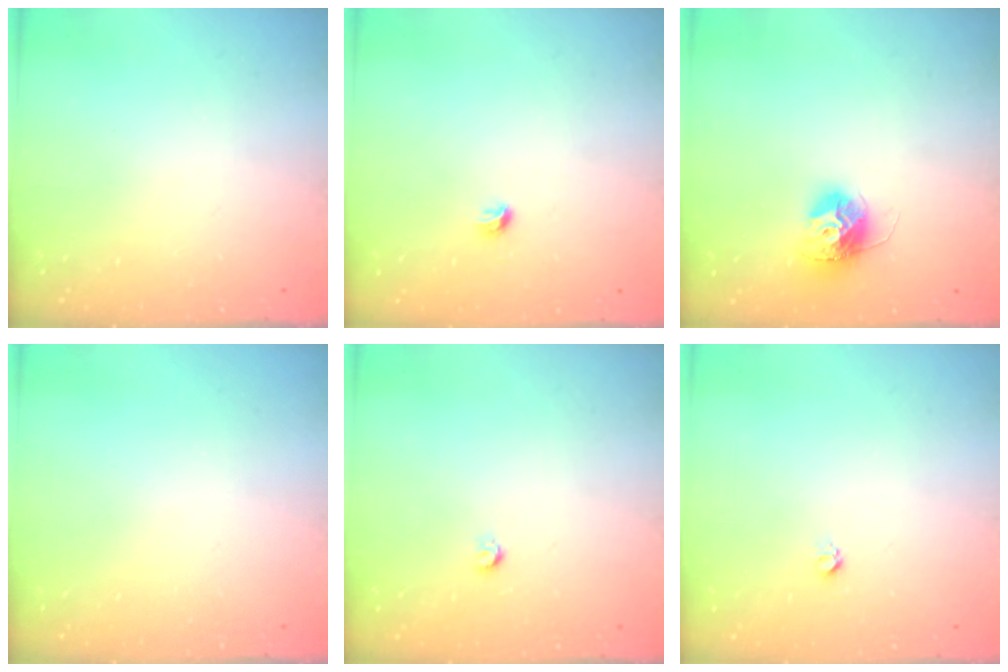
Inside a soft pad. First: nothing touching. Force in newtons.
{"total": 3.6, "press": 3.5, "slide": 1.0}
{"total": 11.8, "press": 11.8, "slide": 0.9}
{"total": 0.0}
{"total": 3.2, "press": 3.2, "slide": 0.3}
{"total": 3.0, "press": 2.9, "slide": 0.4}